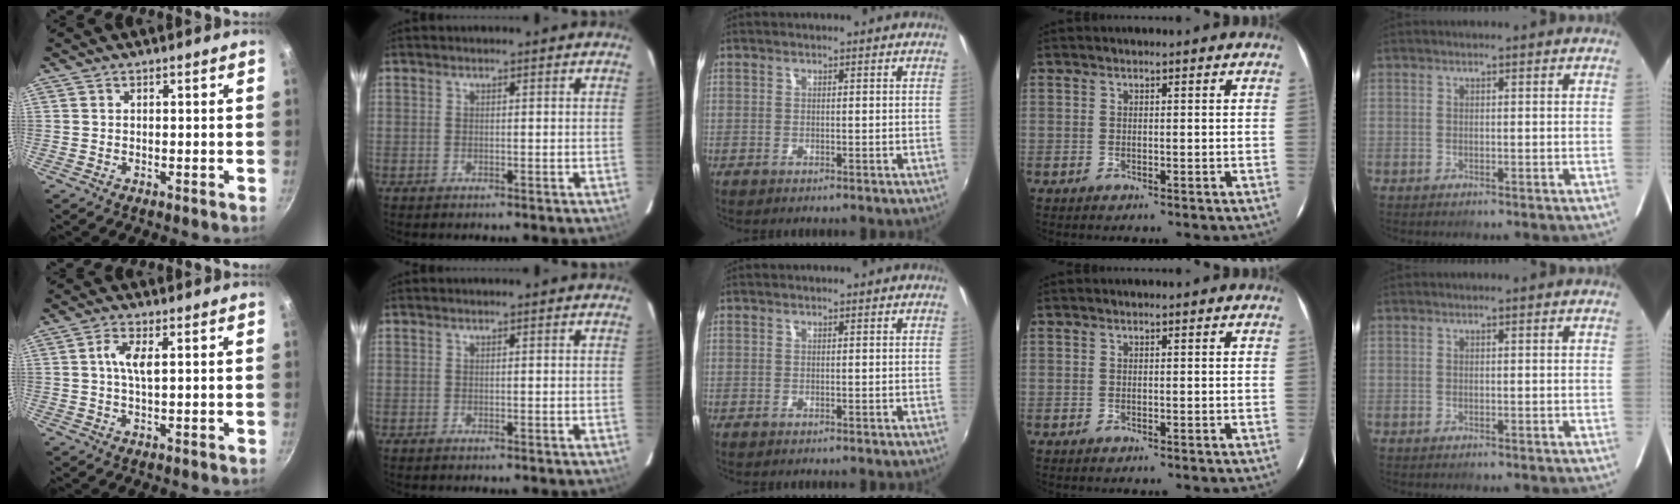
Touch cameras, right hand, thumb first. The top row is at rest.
{"thumb": {"total": 4.3, "force": [1.0, 1.5, 3.9], "torque": [-0.078, 0.004, 0.017]}}